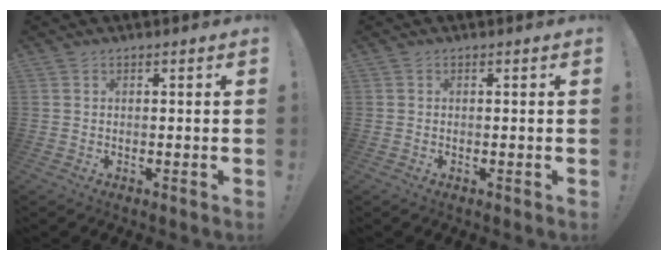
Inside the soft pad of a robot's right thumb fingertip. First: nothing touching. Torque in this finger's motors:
{"motor_torque": [-0.24, -0.08, 0.19, 0.24, 0.02]}